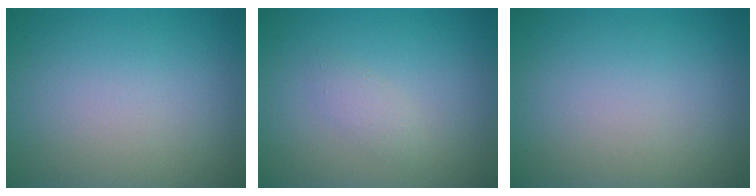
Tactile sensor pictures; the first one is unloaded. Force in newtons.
{"total": 1.2, "press": 1.2, "slide": 0.0}
{"total": 0.0}